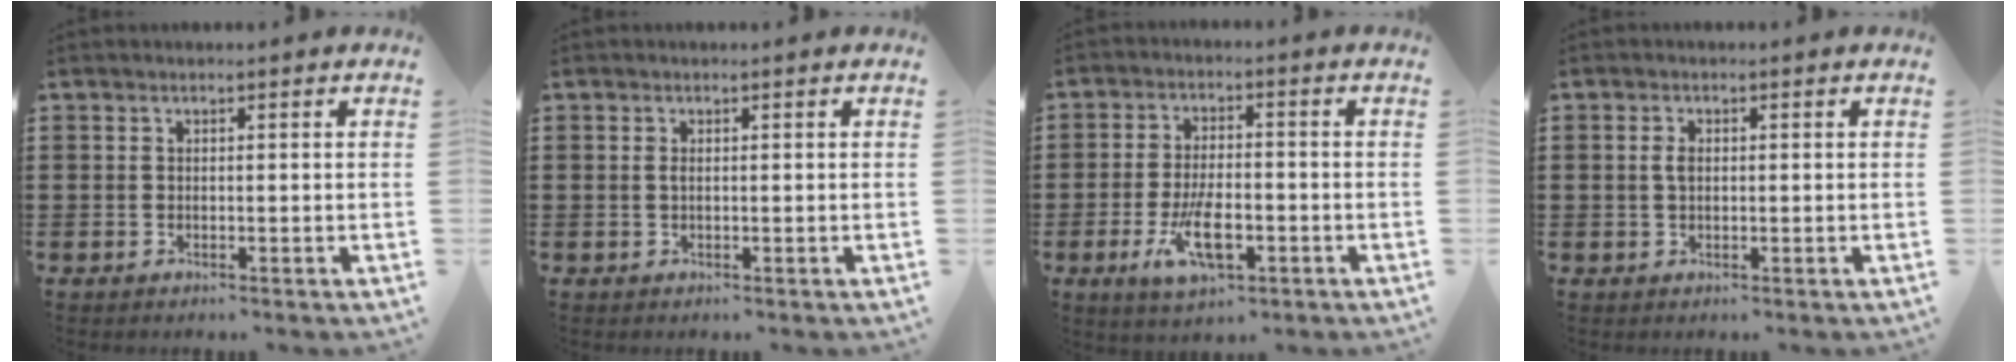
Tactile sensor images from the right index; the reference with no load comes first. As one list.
[{"total": 0.7, "force": [0.1, 0.3, 0.6], "torque": [-0.013, 0.000, 0.002]}, {"total": 8.1, "force": [-2.8, 3.3, 6.9], "torque": [-0.143, -0.016, -0.054]}, {"total": 1.7, "force": [0.2, 0.9, 1.4], "torque": [-0.030, 0.005, 0.003]}]